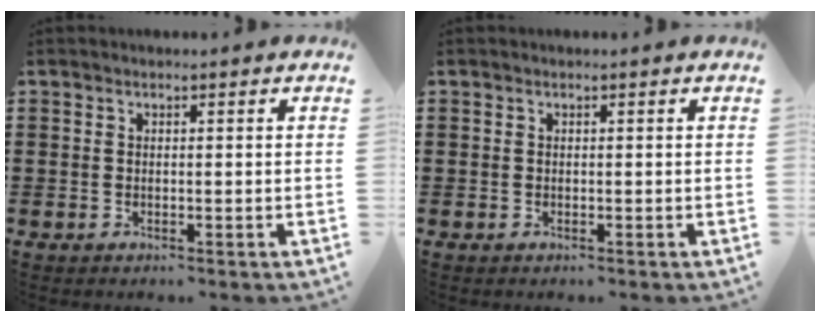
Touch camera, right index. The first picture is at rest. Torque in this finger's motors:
{"motor_torque": [-0.04, 0.02, 0.00, 0.00]}